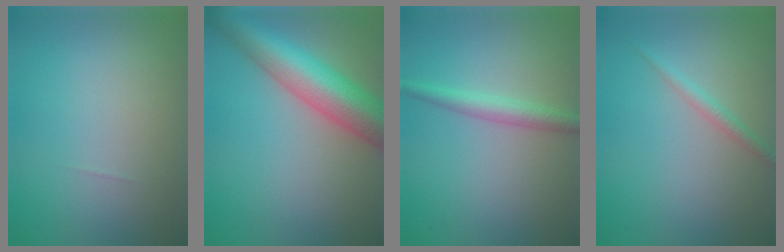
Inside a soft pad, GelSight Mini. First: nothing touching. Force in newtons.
{"total": 8.8, "press": 8.8, "slide": 0.3}
{"total": 2.4, "press": 2.4, "slide": 0.0}
{"total": 1.4, "press": 1.4, "slide": 0.0}